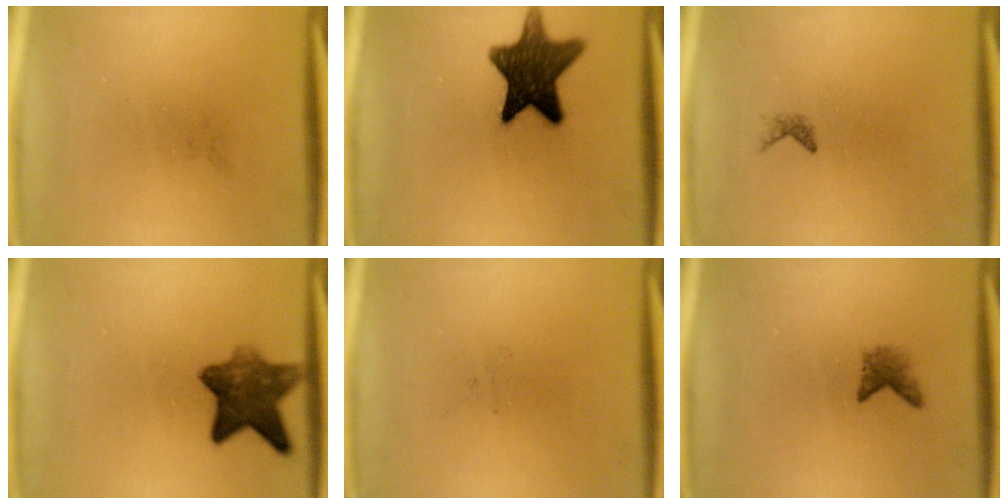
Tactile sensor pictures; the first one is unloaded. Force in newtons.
{"total": 13.3}
{"total": 0.6}
{"total": 8.2}
{"total": 0.0}
{"total": 1.8}